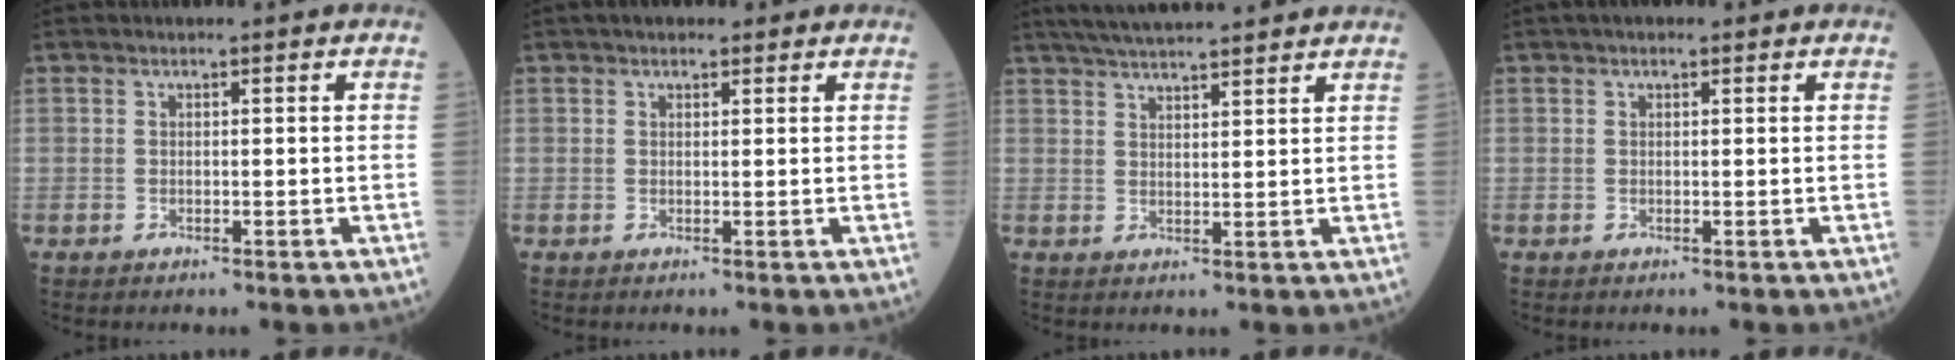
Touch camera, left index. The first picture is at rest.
{"total": 2.8, "force": [2.0, 1.3, 1.4], "torque": [-0.020, 0.020, 0.025]}
{"total": 11.7, "force": [10.4, 1.1, 5.4], "torque": [-0.091, 0.032, 0.151]}
{"total": 1.4, "force": [0.9, 0.7, 0.9], "torque": [-0.020, 0.011, 0.010]}